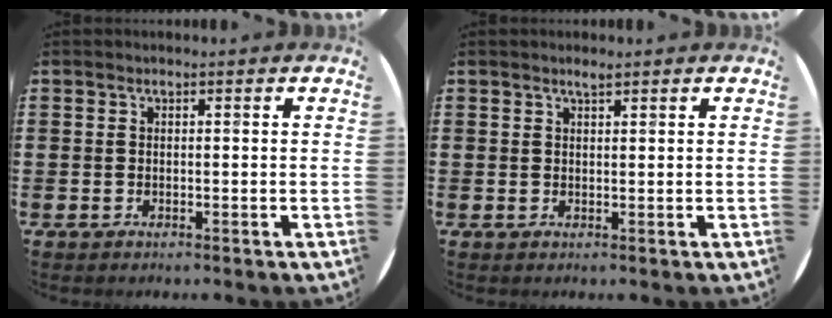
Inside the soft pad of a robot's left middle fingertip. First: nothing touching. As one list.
[{"total": 1.1, "force": [1.0, 0.1, 0.5], "torque": [-0.010, 0.002, 0.017]}]